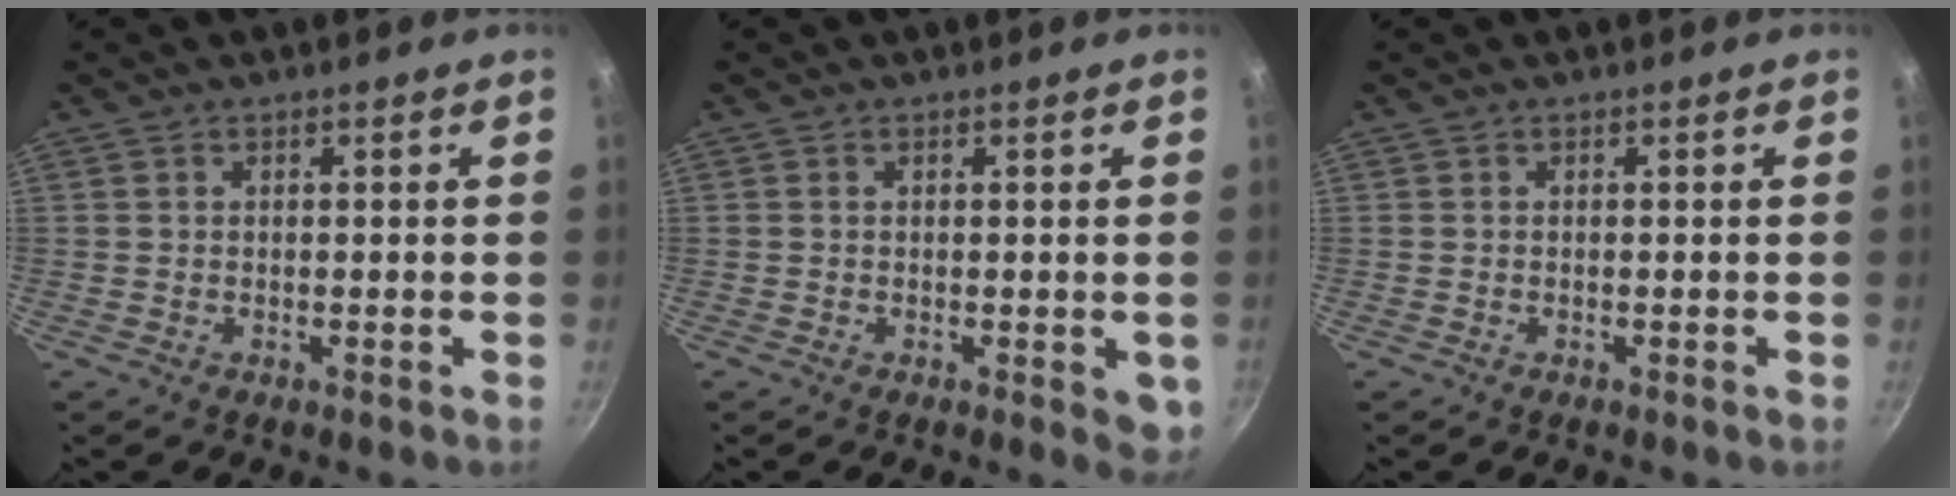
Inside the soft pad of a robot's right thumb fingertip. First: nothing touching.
{"total": 3.7, "force": [-0.5, 1.6, 3.2], "torque": [-0.028, -0.006, -0.005]}
{"total": 0.0}